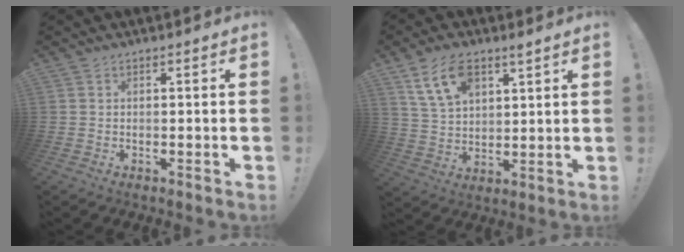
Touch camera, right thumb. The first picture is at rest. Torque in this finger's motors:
{"motor_torque": [0.14, 0.22, 0.49, 0.50, 0.23]}